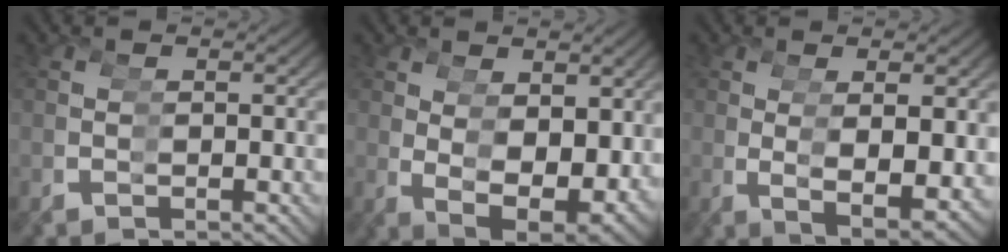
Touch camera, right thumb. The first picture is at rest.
{"total": 7.6, "force": [-0.1, 4.6, 6.1], "torque": [-0.099, -0.015, 0.013]}
{"total": 4.7, "force": [0.3, 1.2, 4.5], "torque": [-0.070, 0.009, 0.010]}